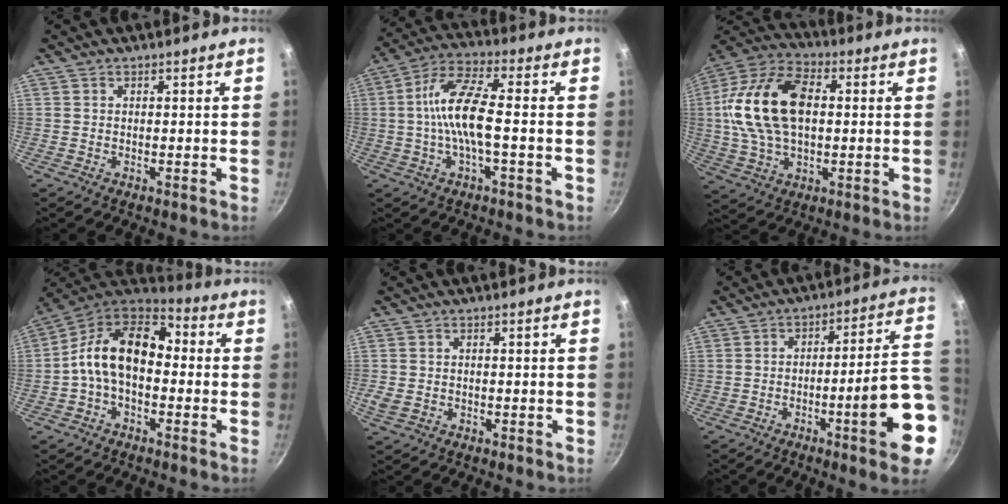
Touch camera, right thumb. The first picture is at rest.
{"total": 11.0, "force": [-1.1, 3.2, 10.5], "torque": [-0.211, 0.030, -0.033]}
{"total": 20.2, "force": [1.9, 12.5, 15.8], "torque": [-0.293, 0.025, 0.023]}
{"total": 15.1, "force": [-0.6, 9.8, 11.5], "torque": [-0.181, 0.045, -0.037]}
{"total": 2.4, "force": [-0.7, 1.9, 1.4], "torque": [-0.030, 0.000, -0.009]}
{"total": 17.0, "force": [-5.0, 2.9, 16.0], "torque": [-0.198, 0.031, -0.074]}